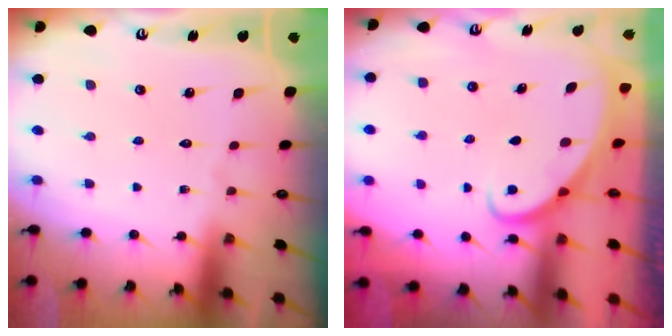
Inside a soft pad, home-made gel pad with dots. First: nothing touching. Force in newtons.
{"total": 2.5, "press": 2.5, "slide": 0.2}